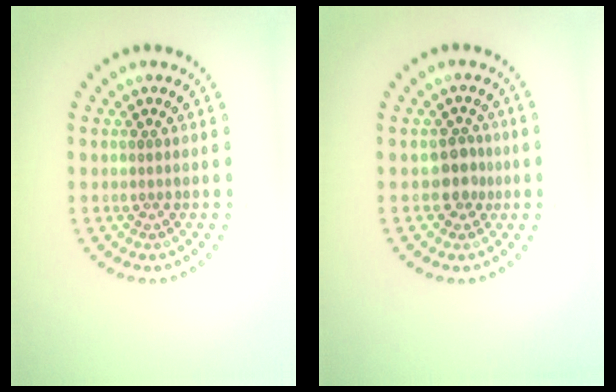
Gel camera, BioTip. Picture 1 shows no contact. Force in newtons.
{"total": 2.0, "press": 1.7, "slide": 0.9}